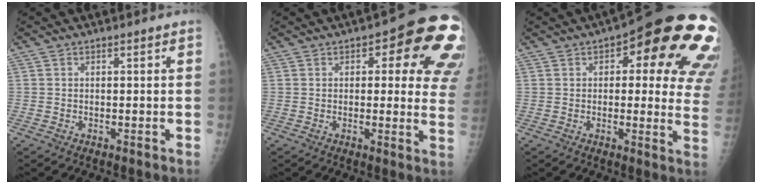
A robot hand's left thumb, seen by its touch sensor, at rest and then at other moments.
{"total": 17.3, "force": [6.4, 7.1, 14.3], "torque": [-0.116, -0.017, 0.065]}
{"total": 23.8, "force": [9.7, 8.8, 19.9], "torque": [-0.169, -0.009, 0.113]}